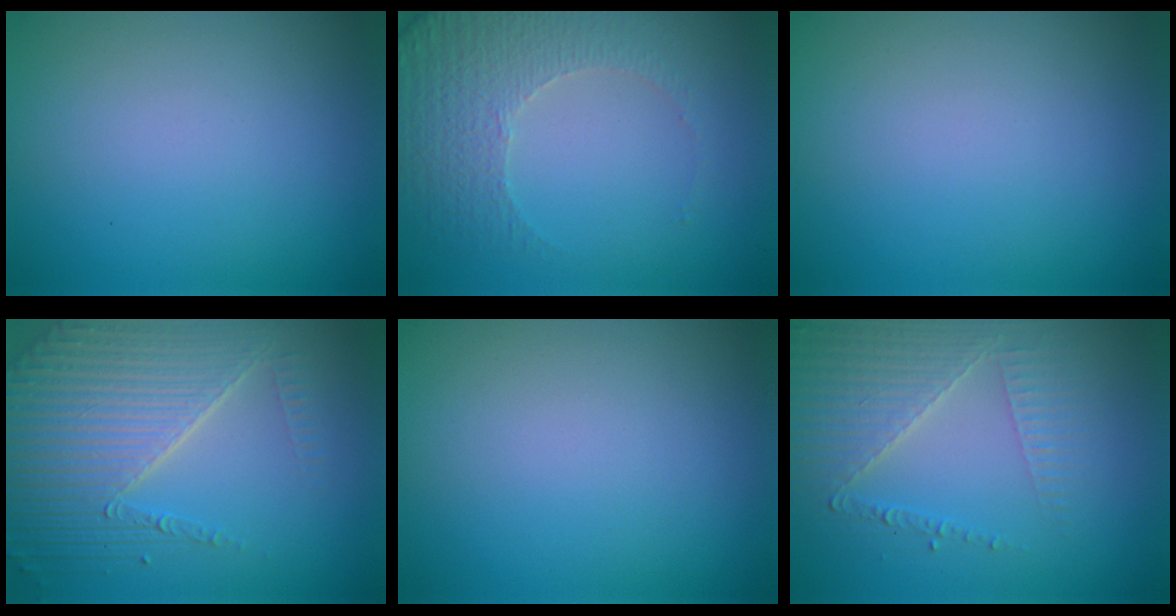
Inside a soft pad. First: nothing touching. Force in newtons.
{"total": 4.9, "press": 3.6, "slide": 3.3}
{"total": 0.0}
{"total": 7.7, "press": 5.4, "slide": 5.5}
{"total": 0.0}
{"total": 3.8, "press": 3.7, "slide": 0.6}